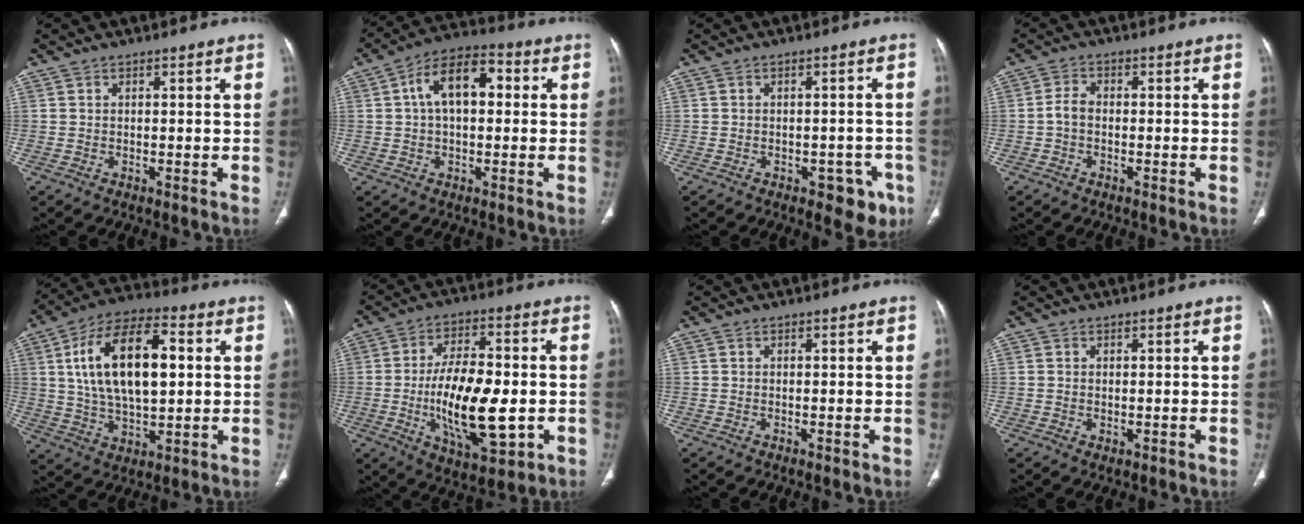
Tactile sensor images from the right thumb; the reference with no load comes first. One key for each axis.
{"total": 11.3, "fx": 1.9, "fy": 6.5, "fz": 9.1, "tx": -0.142, "ty": 0.030, "tz": 0.021}
{"total": 5.9, "fx": -3.1, "fy": 3.6, "fz": 3.6, "tx": -0.013, "ty": 0.015, "tz": -0.035}
{"total": 2.7, "fx": -0.7, "fy": 1.7, "fz": 1.9, "tx": -0.035, "ty": 0.010, "tz": -0.020}
{"total": 19.4, "fx": 3.6, "fy": 9.8, "fz": 16.4, "tx": -0.276, "ty": 0.012, "tz": 0.059}
{"total": 18.3, "fx": -3.1, "fy": 8.1, "fz": 16.1, "tx": -0.258, "ty": 0.008, "tz": -0.043}
{"total": 0.0}
{"total": 0.6, "fx": 0.0, "fy": 0.5, "fz": 0.3, "tx": -0.008, "ty": -0.002, "tz": 0.002}